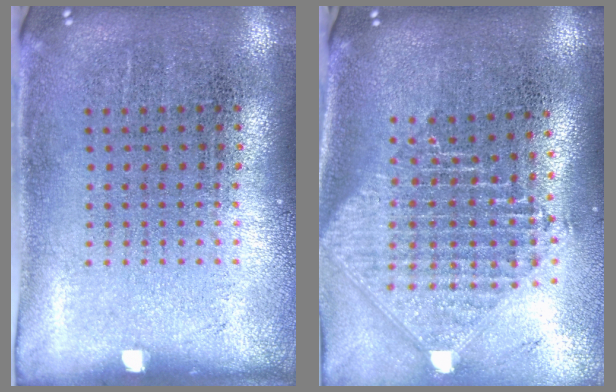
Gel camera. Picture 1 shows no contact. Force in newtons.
{"total": 2.4, "press": 1.9, "slide": 1.5}